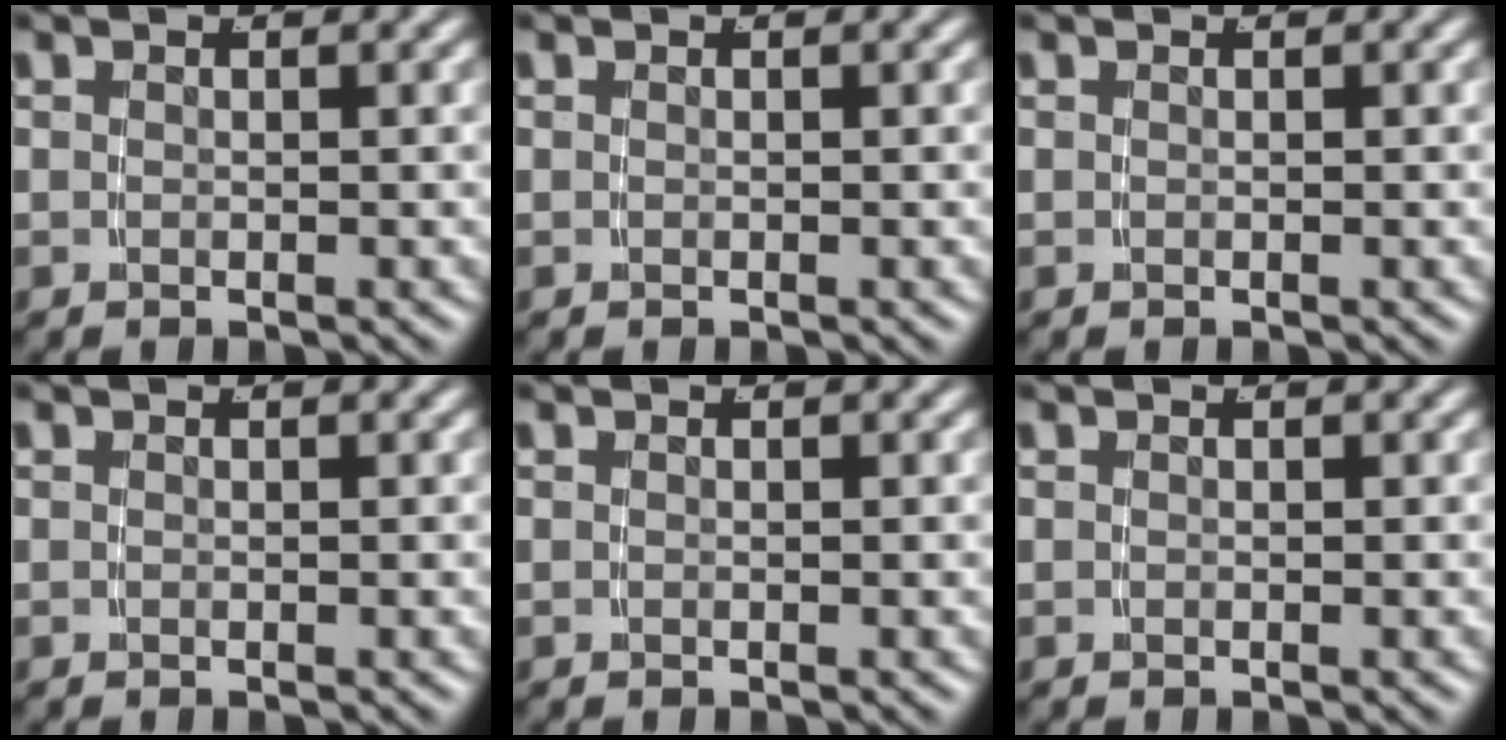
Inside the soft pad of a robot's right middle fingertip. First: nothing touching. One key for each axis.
{"total": 0.0}
{"total": 0.0}
{"total": 0.0}
{"total": 0.0}
{"total": 0.0}